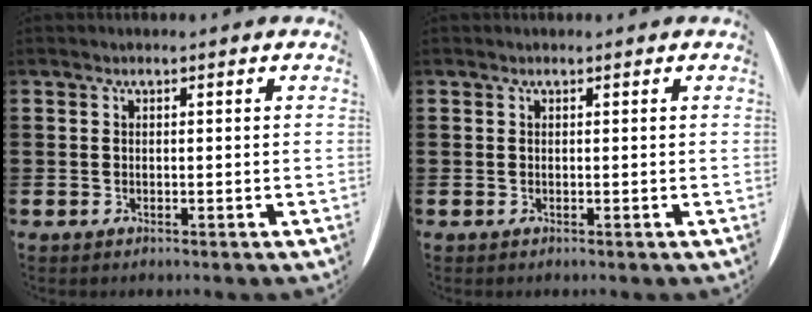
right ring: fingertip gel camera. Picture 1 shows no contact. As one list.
[{"total": 0.0}]